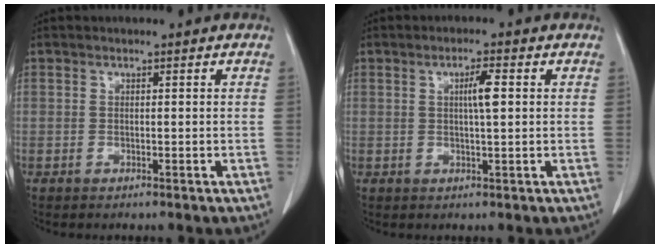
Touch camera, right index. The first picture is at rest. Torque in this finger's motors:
{"motor_torque": [0.20, 0.03, 0.05, 0.02]}